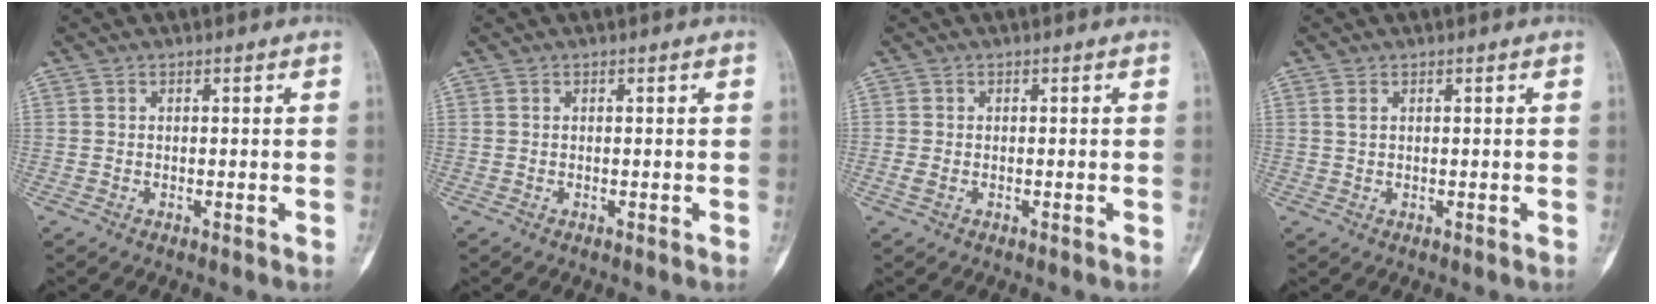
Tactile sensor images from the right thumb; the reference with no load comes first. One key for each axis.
{"total": 0.0}
{"total": 1.1, "fx": -0.4, "fy": 0.7, "fz": 0.8, "tx": -0.024, "ty": -0.002, "tz": -0.010}
{"total": 1.1, "fx": 0.5, "fy": 0.5, "fz": 0.8, "tx": -0.020, "ty": 0.007, "tz": 0.014}